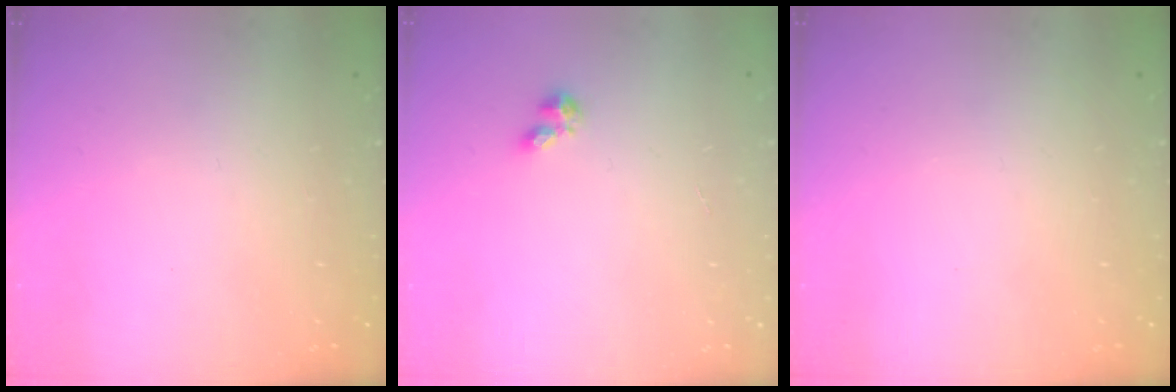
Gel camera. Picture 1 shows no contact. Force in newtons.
{"total": 2.8, "press": 2.8, "slide": 0.5}
{"total": 0.0}